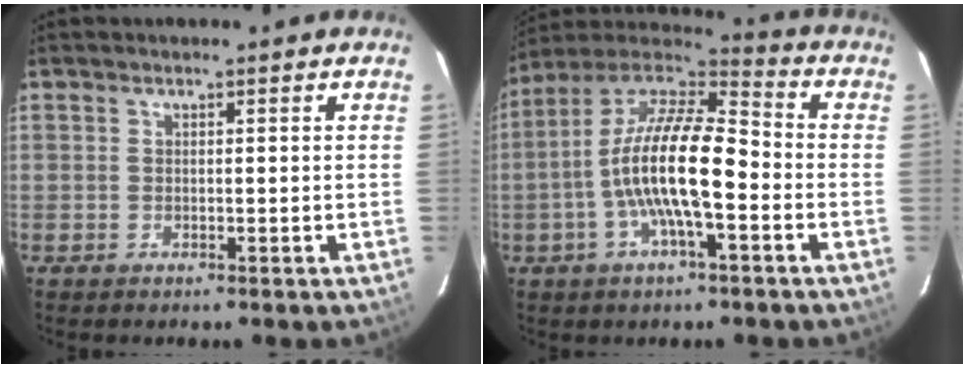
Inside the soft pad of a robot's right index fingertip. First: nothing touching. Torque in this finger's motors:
{"motor_torque": [2.14, 0.00, 1.05, 0.21]}